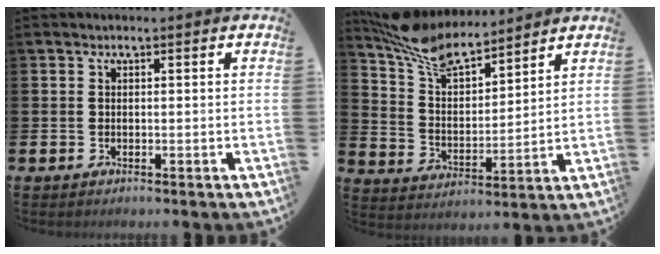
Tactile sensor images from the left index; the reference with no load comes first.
{"total": 9.1, "force": [8.0, 2.6, 3.4], "torque": [-0.098, -0.038, 0.146]}